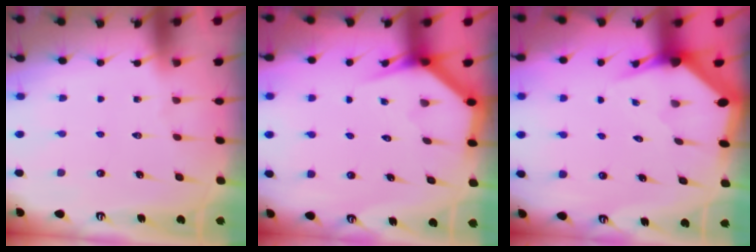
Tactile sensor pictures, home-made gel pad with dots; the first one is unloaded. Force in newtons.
{"total": 3.3, "press": 3.3, "slide": 0.3}
{"total": 3.6, "press": 3.6, "slide": 0.3}